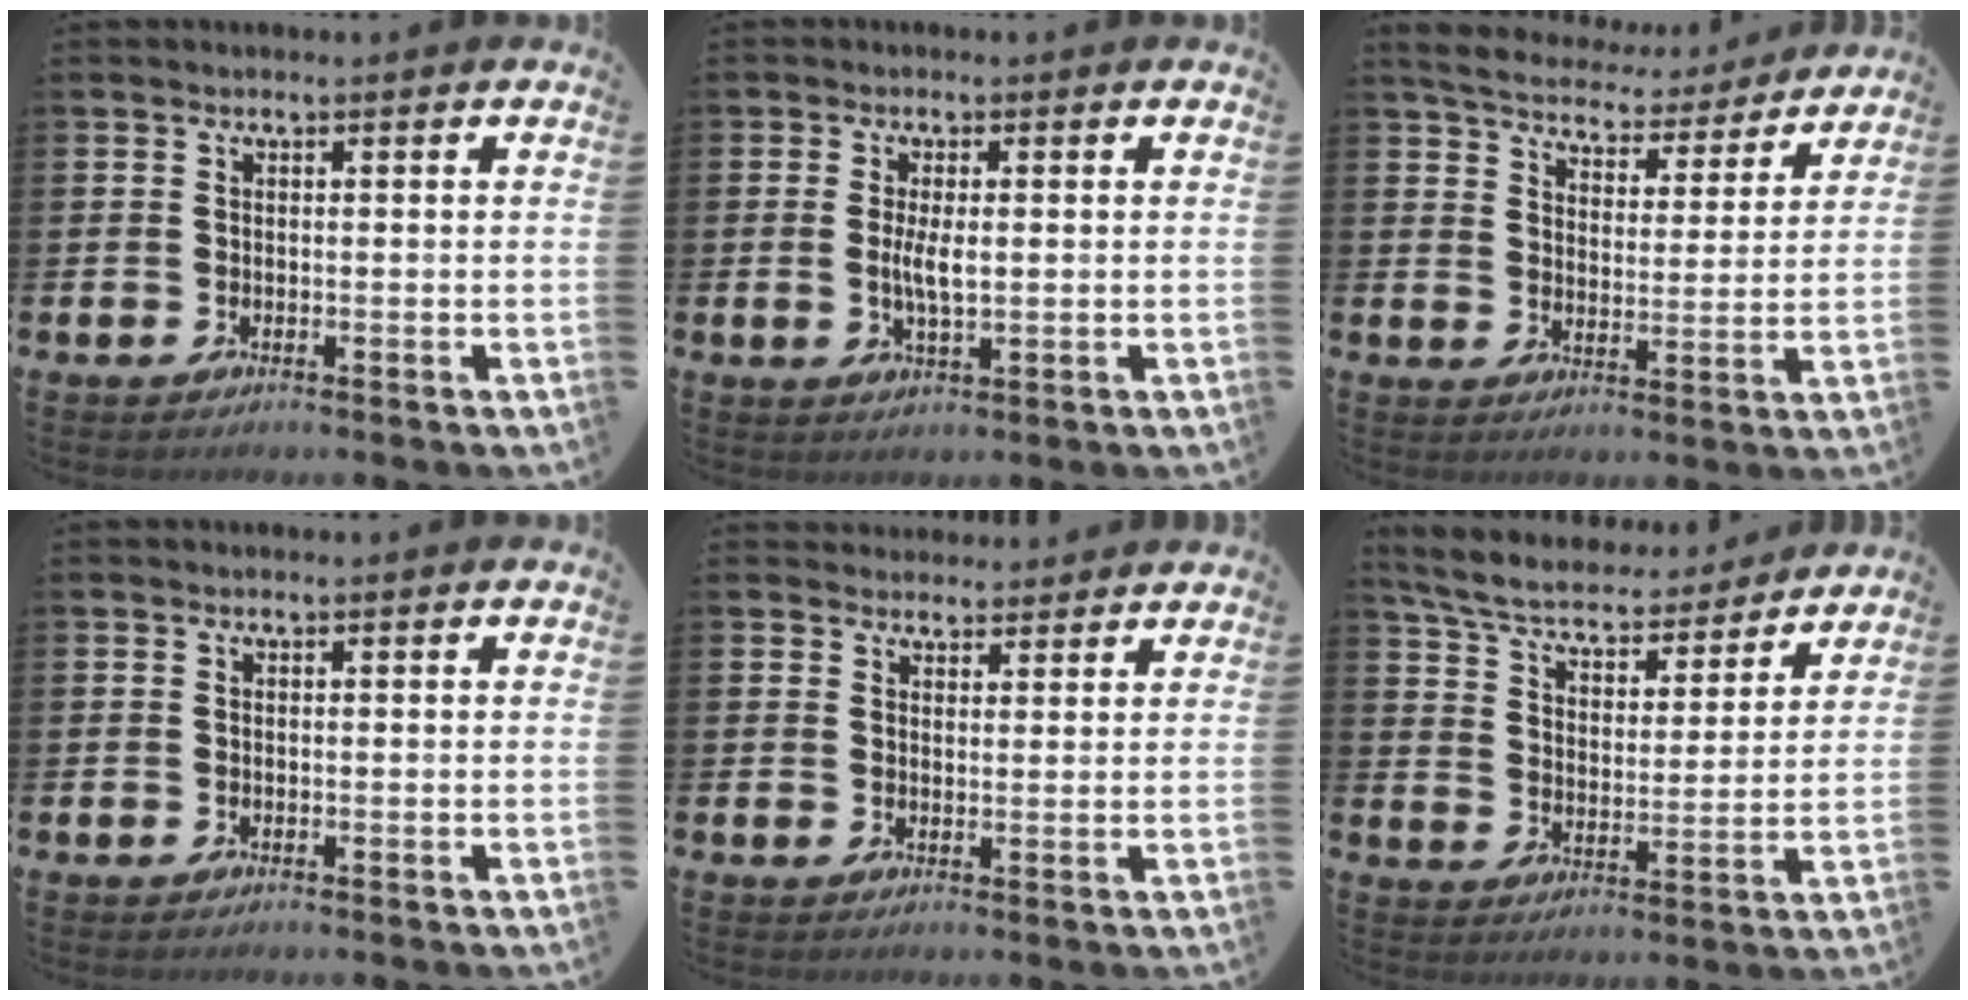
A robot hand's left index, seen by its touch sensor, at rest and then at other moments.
{"total": 3.5, "force": [0.2, 1.2, 3.3], "torque": [-0.054, -0.002, 0.001]}
{"total": 5.8, "force": [5.5, 1.3, 0.8], "torque": [-0.042, -0.042, 0.093]}
{"total": 0.0}
{"total": 2.7, "force": [2.5, 0.8, -0.3], "torque": [0.007, -0.014, 0.046]}
{"total": 6.1, "force": [5.7, 1.4, 1.8], "torque": [-0.071, -0.045, 0.096]}